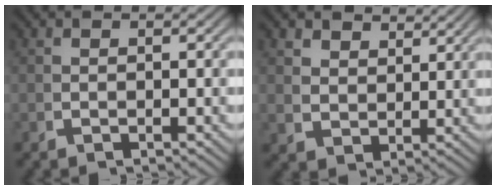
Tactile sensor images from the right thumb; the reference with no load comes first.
{"total": 3.7, "force": [3.0, 1.7, 1.2], "torque": [-0.022, -0.004, 0.064]}